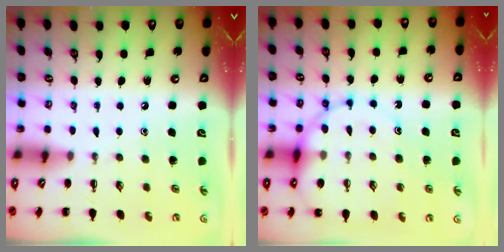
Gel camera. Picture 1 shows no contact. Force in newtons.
{"total": 15.0, "press": 14.3, "slide": 4.5}